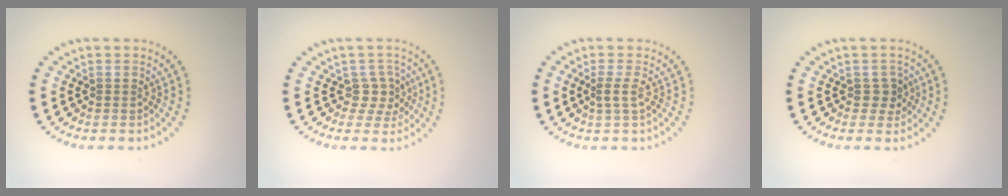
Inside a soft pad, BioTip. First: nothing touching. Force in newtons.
{"total": 2.2, "press": 1.6, "slide": 1.5}
{"total": 1.3, "press": 0.9, "slide": 0.9}
{"total": 1.5, "press": 1.3, "slide": 0.8}